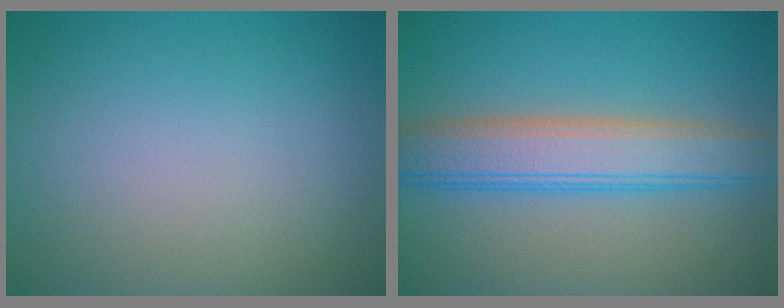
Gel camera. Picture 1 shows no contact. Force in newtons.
{"total": 5.9, "press": 5.9, "slide": 0.3}